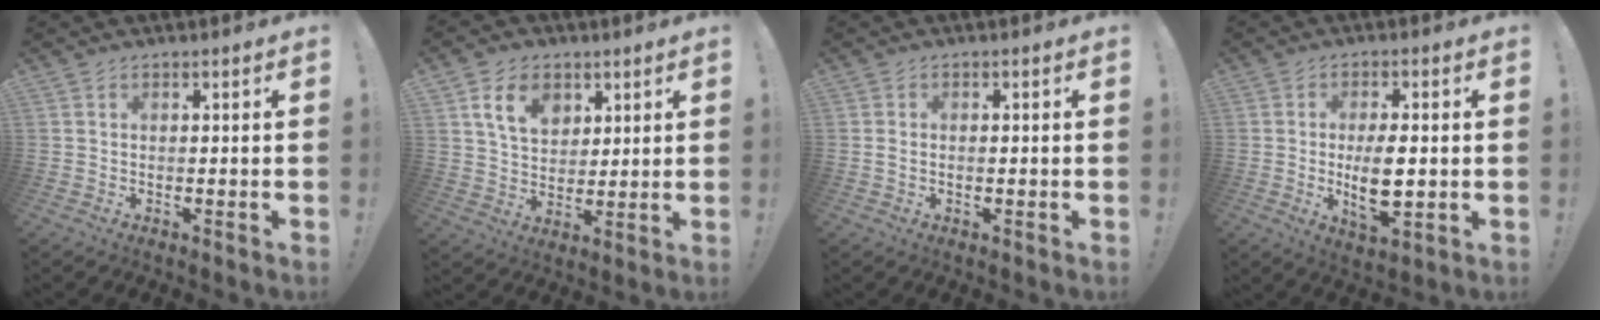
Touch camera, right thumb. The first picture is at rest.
{"total": 11.1, "force": [5.4, 7.9, 5.7], "torque": [-0.085, -0.014, 0.102]}
{"total": 1.0, "force": [0.1, 0.5, 0.9], "torque": [-0.019, 0.003, 0.001]}
{"total": 9.6, "force": [-0.6, 3.9, 8.8], "torque": [-0.151, -0.014, -0.012]}